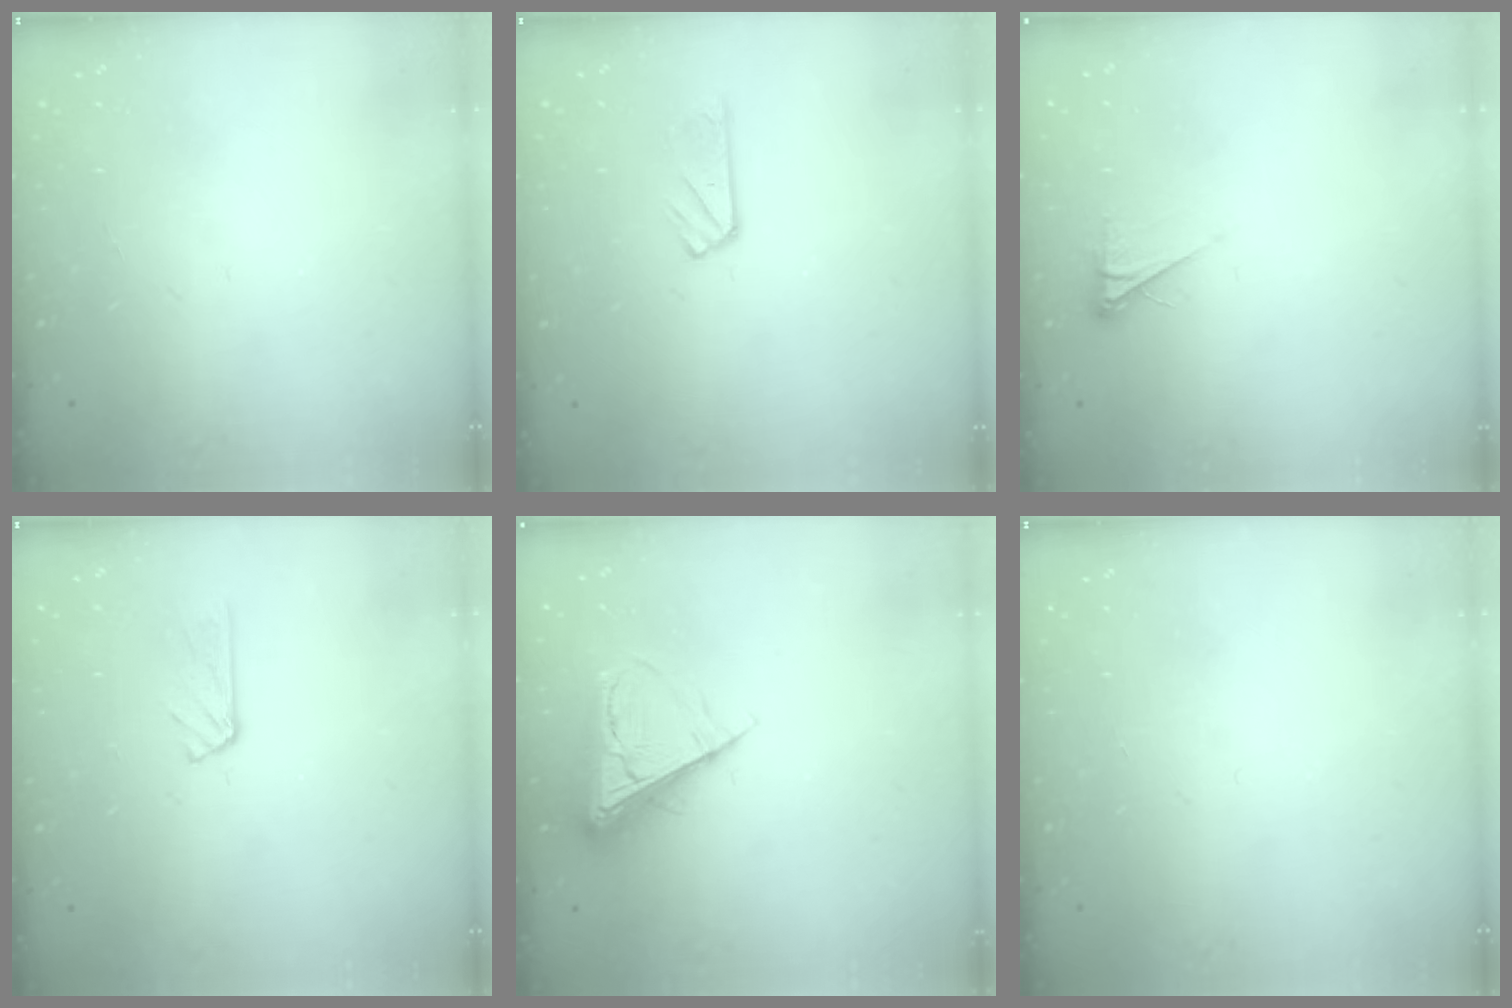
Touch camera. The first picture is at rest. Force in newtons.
{"total": 4.1, "press": 4.1, "slide": 0.4}
{"total": 2.6, "press": 2.6, "slide": 0.4}
{"total": 3.1, "press": 3.1, "slide": 0.4}
{"total": 11.2, "press": 11.2, "slide": 0.9}
{"total": 0.0}